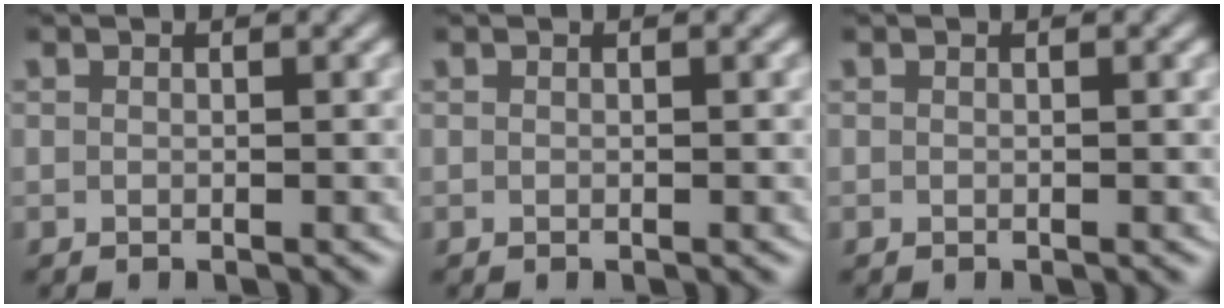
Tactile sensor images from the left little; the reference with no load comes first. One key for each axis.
{"total": 0.0}
{"total": 0.0}